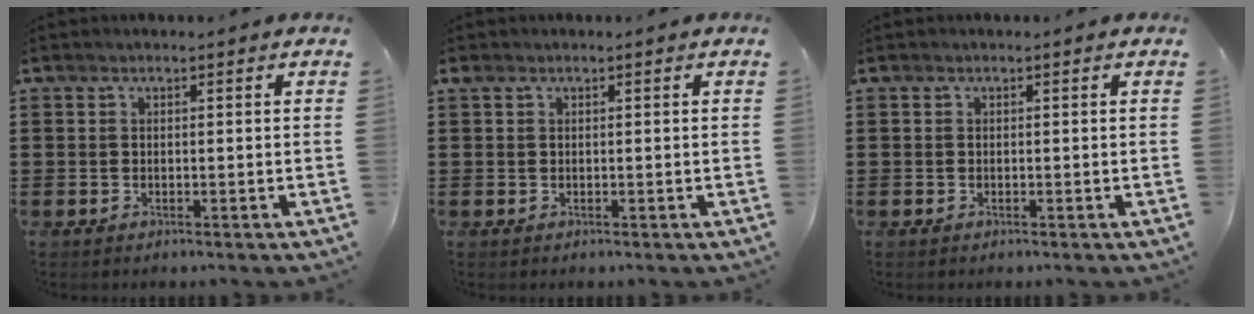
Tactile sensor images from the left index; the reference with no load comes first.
{"total": 0.0}
{"total": 0.0}